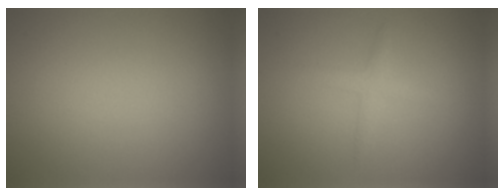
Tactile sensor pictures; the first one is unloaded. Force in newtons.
{"total": 1.7, "press": 1.7, "slide": 0.1}